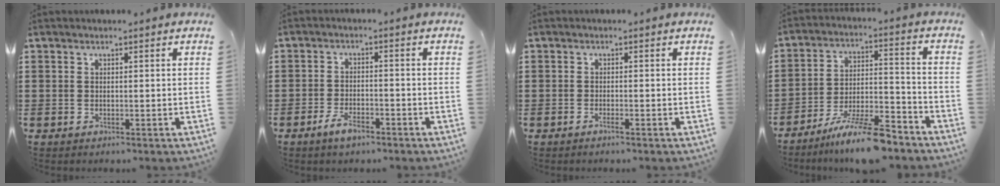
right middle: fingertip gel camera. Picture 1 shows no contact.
{"total": 3.9, "force": [-2.6, 1.3, 2.6], "torque": [-0.058, 0.000, -0.052]}
{"total": 1.0, "force": [-0.7, 0.0, 0.7], "torque": [-0.012, -0.003, -0.013]}
{"total": 10.6, "force": [-8.9, 1.0, 5.8], "torque": [-0.097, 0.015, -0.165]}